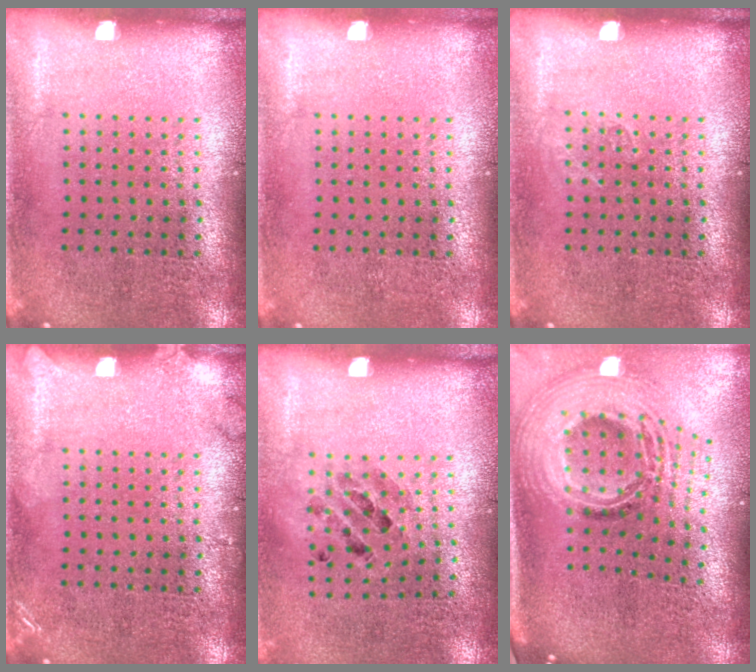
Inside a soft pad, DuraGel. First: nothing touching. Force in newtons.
{"total": 0.0}
{"total": 0.7, "press": 0.7, "slide": 0.1}
{"total": 1.2, "press": 1.1, "slide": 0.2}
{"total": 0.8, "press": 0.8, "slide": 0.0}
{"total": 2.9, "press": 2.0, "slide": 2.1}